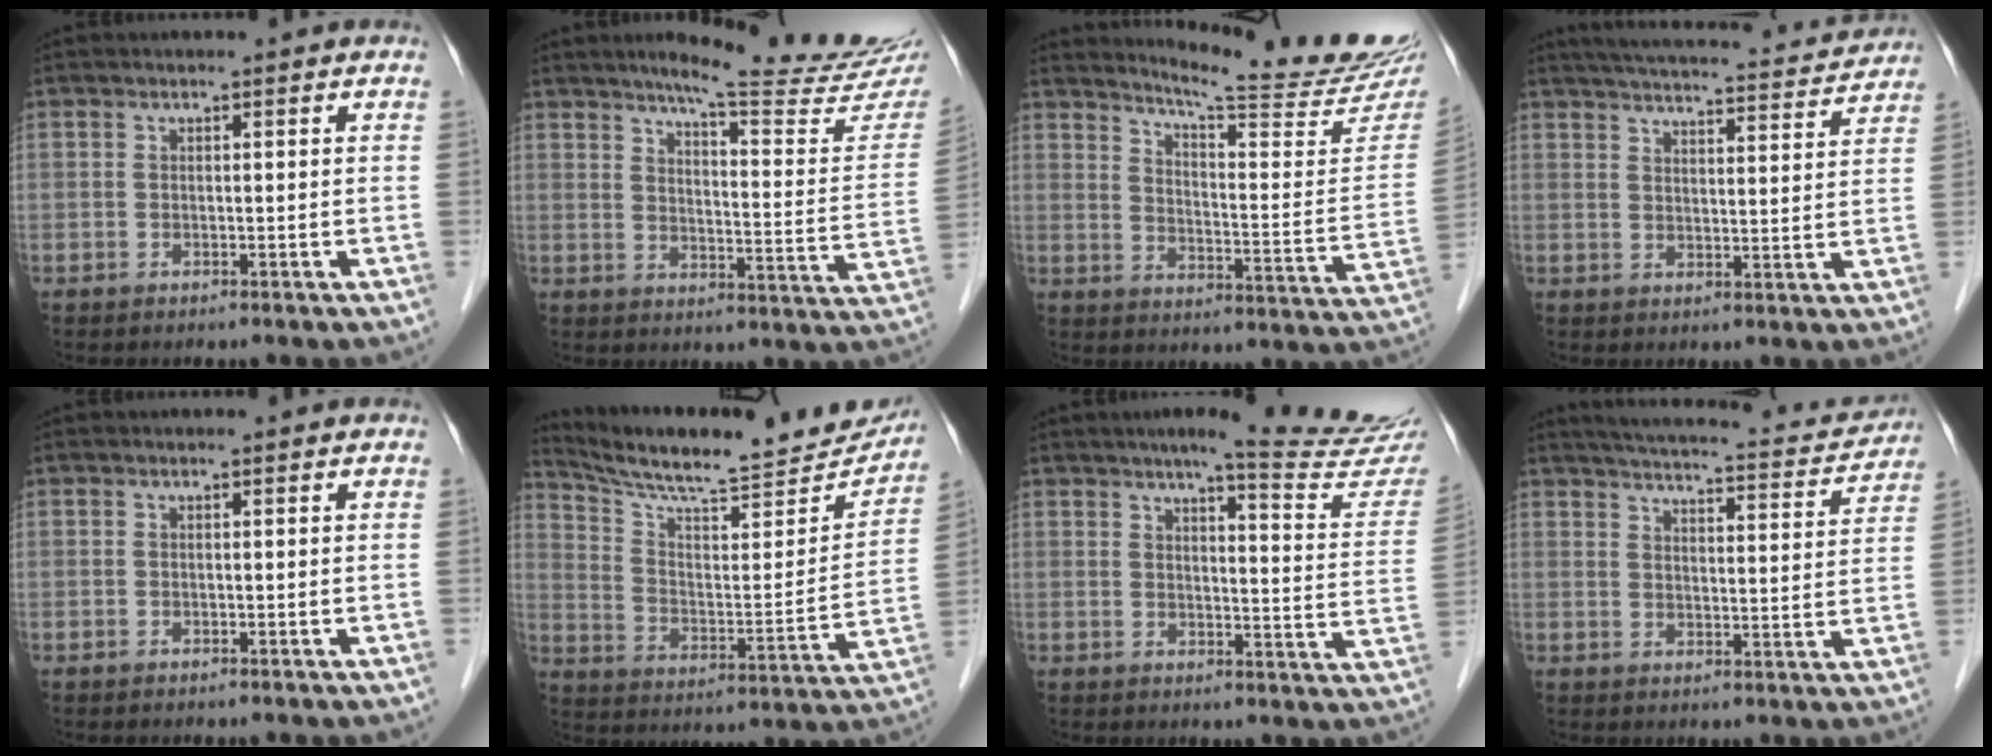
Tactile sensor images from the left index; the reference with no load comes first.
{"total": 19.9, "force": [17.7, 0.5, 9.1], "torque": [-0.118, -0.079, 0.215]}
{"total": 20.0, "force": [18.8, -0.4, 6.8], "torque": [-0.107, -0.107, 0.236]}
{"total": 19.5, "force": [18.2, 2.4, 6.5], "torque": [-0.099, 0.007, 0.235]}
{"total": 0.0}
{"total": 23.3, "force": [21.6, 3.5, 8.2], "torque": [-0.128, -0.040, 0.304]}
{"total": 16.6, "force": [14.9, 0.0, 7.4], "torque": [-0.091, -0.072, 0.164]}
{"total": 17.7, "force": [16.2, 3.2, 6.6], "torque": [-0.094, 0.000, 0.203]}